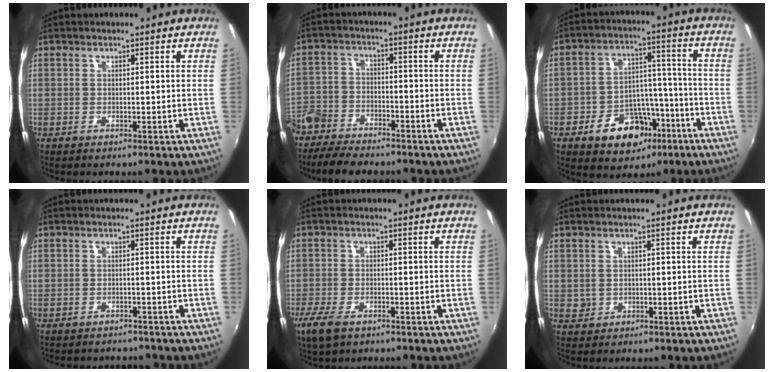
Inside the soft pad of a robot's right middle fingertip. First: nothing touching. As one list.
[{"total": 10.9, "force": [-8.7, 4.9, 4.5], "torque": [-0.124, -0.010, -0.159]}, {"total": 13.4, "force": [-7.4, 9.0, 6.6], "torque": [-0.133, 0.031, -0.094]}, {"total": 4.9, "force": [-4.4, 1.8, 1.0], "torque": [-0.028, -0.013, -0.060]}, {"total": 5.8, "force": [-3.8, 2.5, 3.6], "torque": [-0.095, -0.019, -0.074]}, {"total": 1.5, "force": [0.1, 1.4, 0.3], "torque": [-0.003, 0.001, 0.003]}]